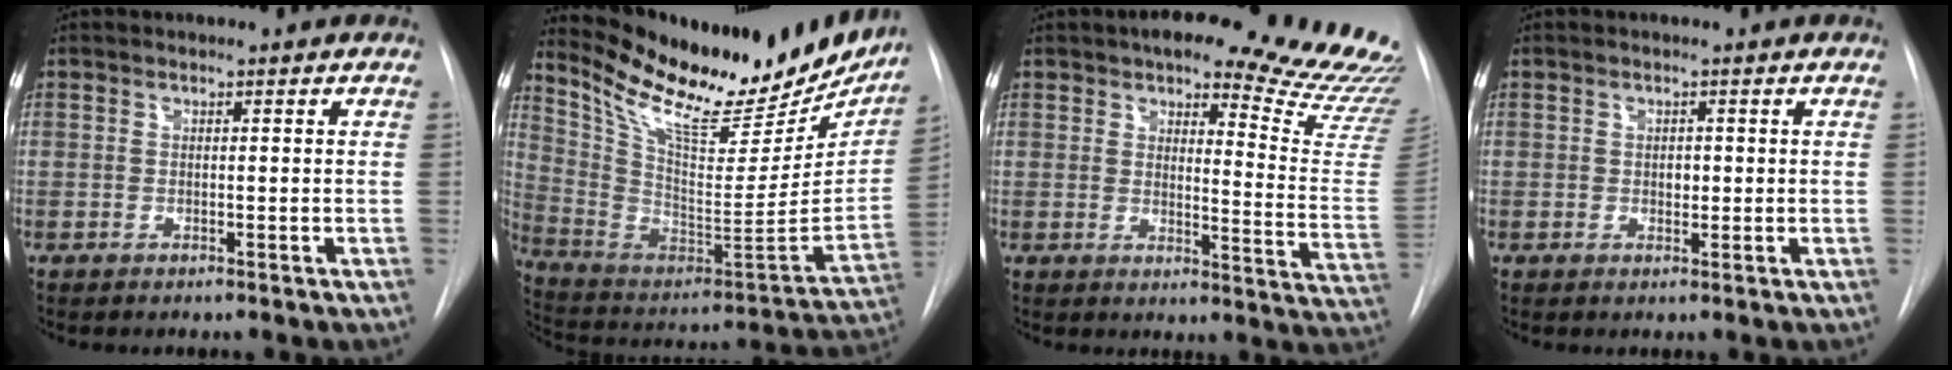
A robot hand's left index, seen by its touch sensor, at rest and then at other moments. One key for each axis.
{"total": 28.2, "fx": 23.3, "fy": 8.4, "fz": 13.5, "tx": -0.229, "ty": -0.033, "tz": 0.344}
{"total": 20.9, "fx": 18.6, "fy": 2.6, "fz": 9.2, "tx": -0.099, "ty": -0.096, "tz": 0.201}
{"total": 1.2, "fx": 0.1, "fy": 0.9, "fz": 0.8, "tx": -0.010, "ty": 0.001, "tz": 0.002}